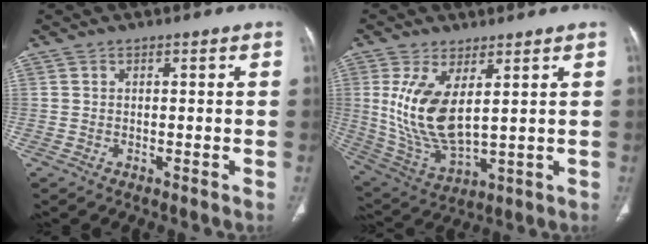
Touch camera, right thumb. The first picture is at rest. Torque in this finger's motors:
{"motor_torque": [1.75, 1.46, 1.09, -1.22, 0.40]}